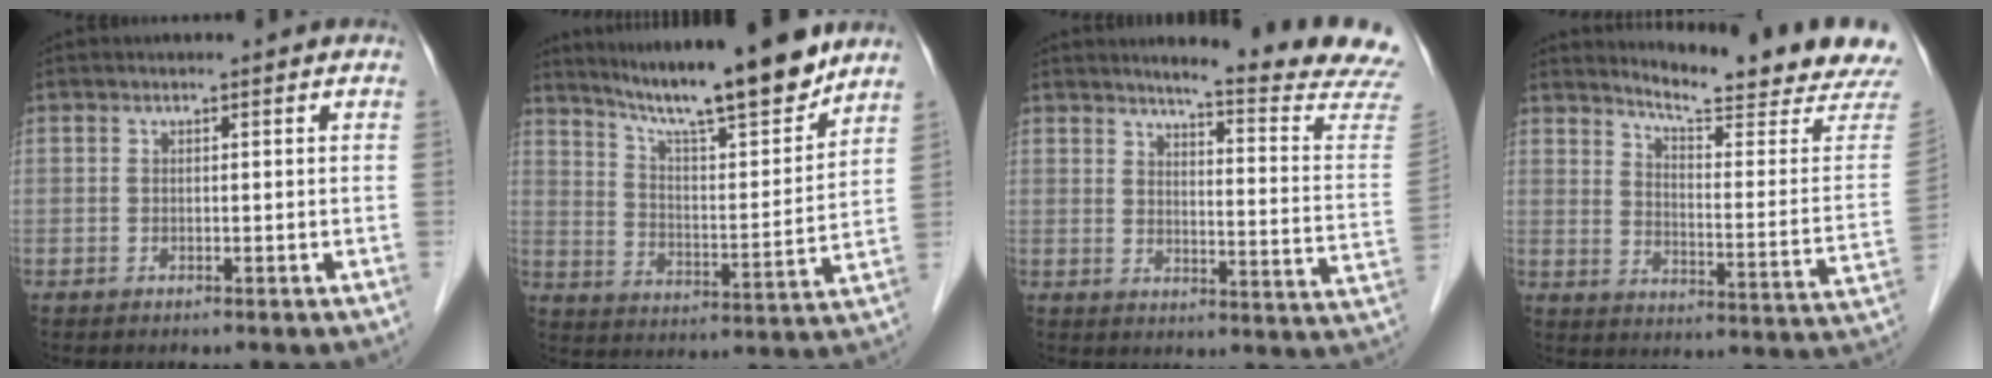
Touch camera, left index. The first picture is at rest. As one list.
[{"total": 16.0, "force": [13.9, 0.6, 7.9], "torque": [-0.128, -0.010, 0.222]}, {"total": 16.1, "force": [15.0, -1.6, 5.6], "torque": [-0.080, -0.112, 0.167]}, {"total": 17.4, "force": [16.3, -1.0, 6.0], "torque": [-0.094, -0.102, 0.202]}]